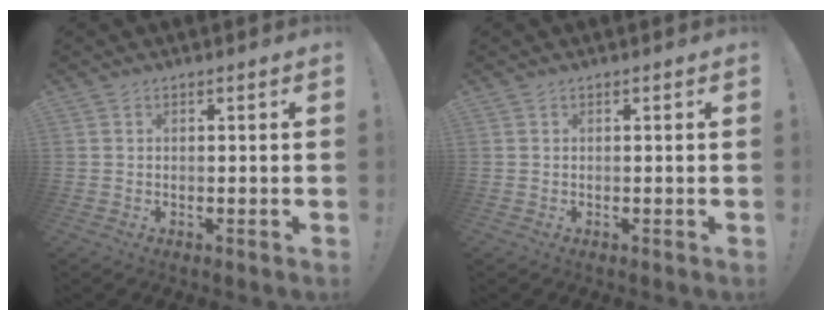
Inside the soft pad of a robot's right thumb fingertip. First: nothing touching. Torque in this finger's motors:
{"motor_torque": [0.07, -0.03, 0.01, 0.12, -0.05]}